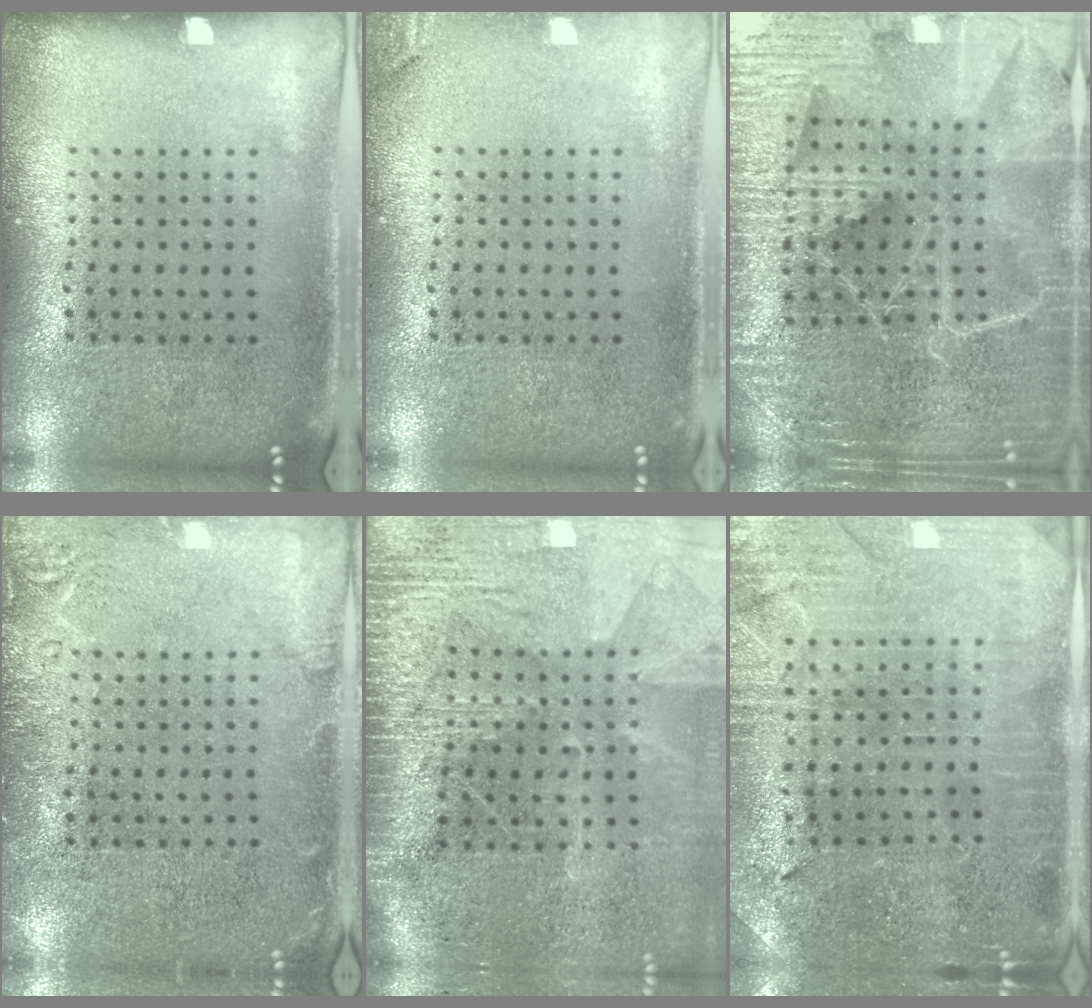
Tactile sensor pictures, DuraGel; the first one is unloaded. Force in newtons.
{"total": 1.1, "press": 1.1, "slide": 0.3}
{"total": 5.1, "press": 4.6, "slide": 2.1}
{"total": 2.4, "press": 2.4, "slide": 0.4}
{"total": 3.8, "press": 3.3, "slide": 1.8}
{"total": 1.5, "press": 1.4, "slide": 0.2}